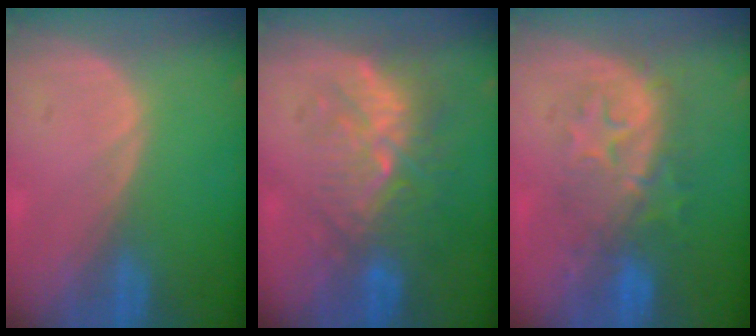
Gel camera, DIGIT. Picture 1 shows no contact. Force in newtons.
{"total": 9.4, "press": 8.7, "slide": 3.5}
{"total": 8.4, "press": 8.3, "slide": 1.1}